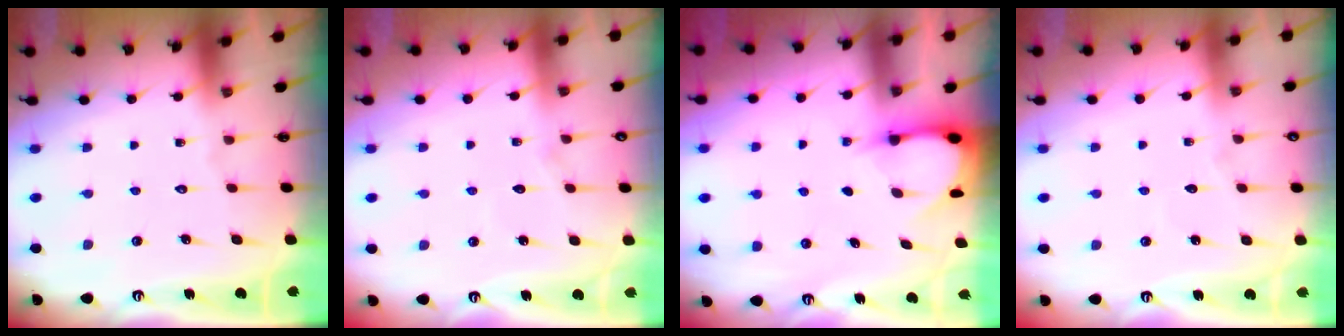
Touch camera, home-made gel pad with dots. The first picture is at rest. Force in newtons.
{"total": 5.9, "press": 5.9, "slide": 0.6}
{"total": 3.2, "press": 3.2, "slide": 0.3}
{"total": 2.6, "press": 2.6, "slide": 0.4}